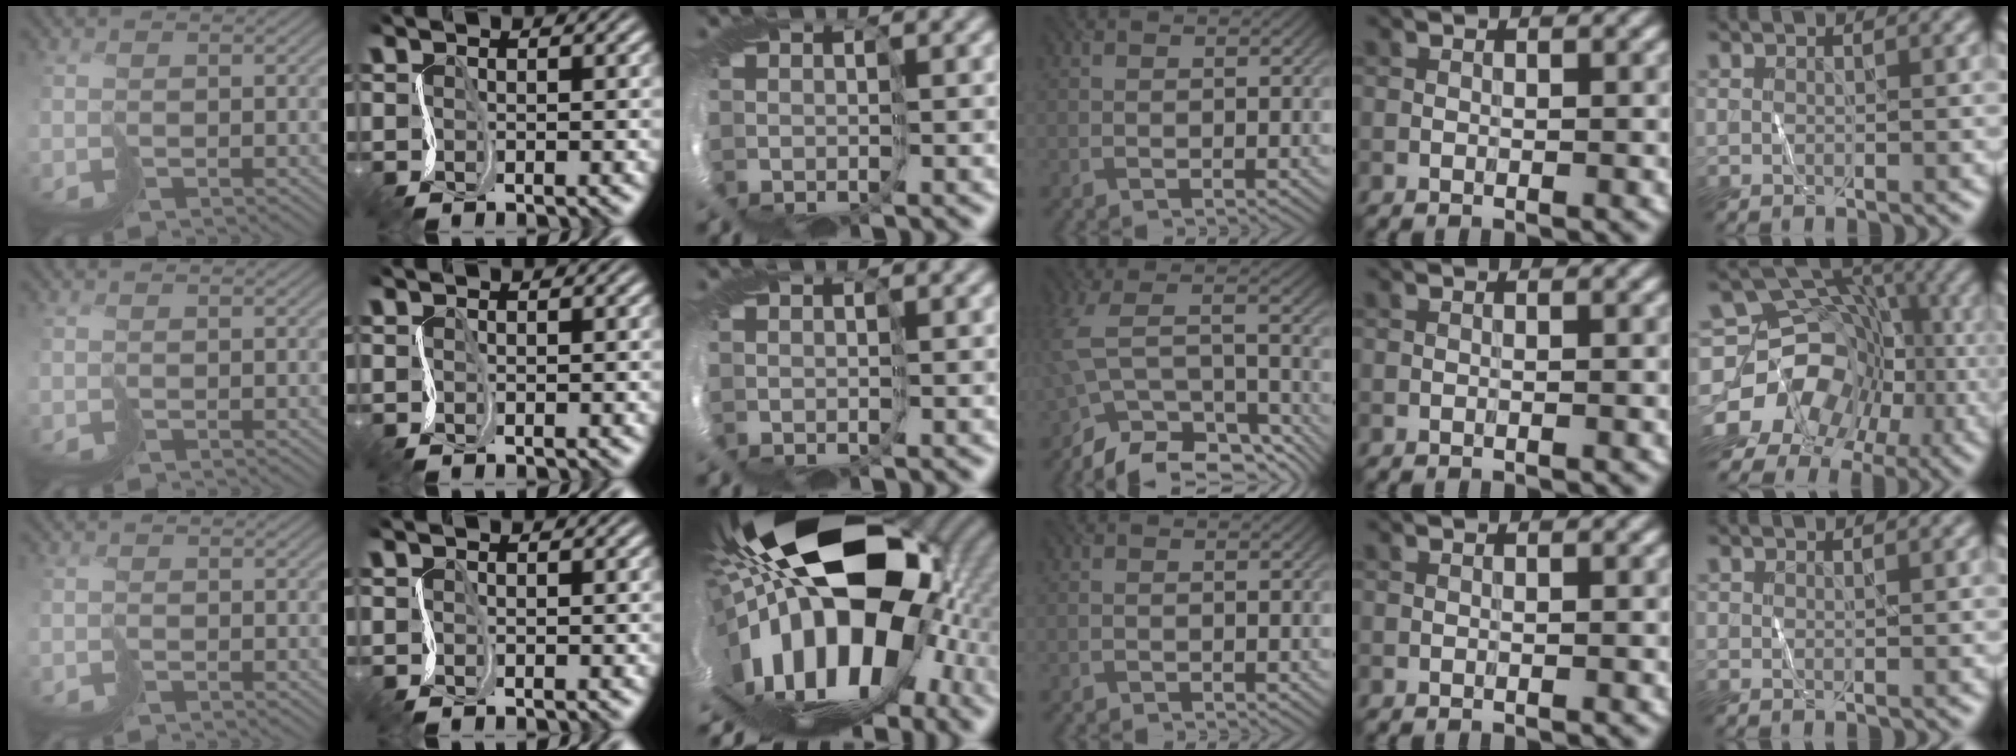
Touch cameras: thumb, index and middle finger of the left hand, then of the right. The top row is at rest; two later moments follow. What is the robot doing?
{"motion": "cut", "object": "paper bag"}